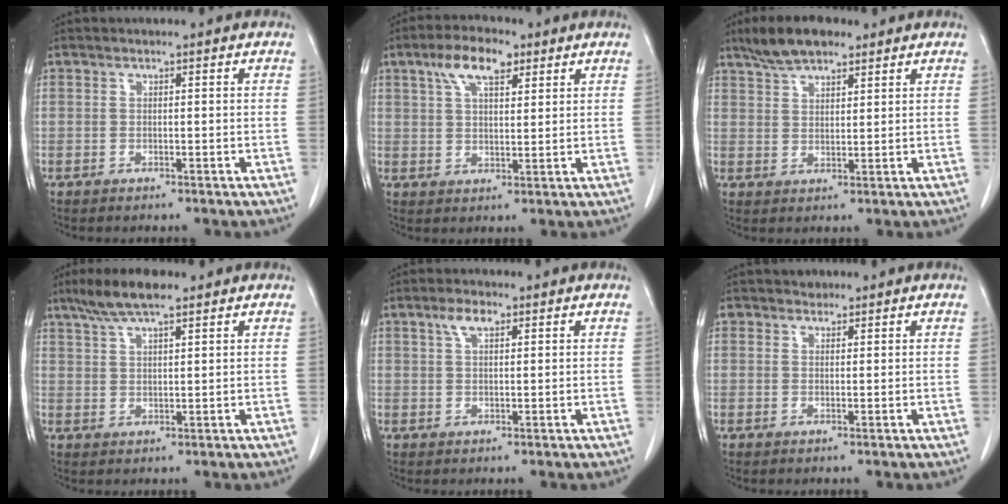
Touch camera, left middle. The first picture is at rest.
{"total": 7.2, "force": [4.1, 2.7, 5.3], "torque": [-0.104, 0.017, 0.073]}
{"total": 6.9, "force": [5.4, 2.3, 3.7], "torque": [-0.074, 0.014, 0.099]}
{"total": 6.8, "force": [5.1, 1.2, 4.4], "torque": [-0.092, 0.014, 0.093]}
{"total": 2.9, "force": [1.6, 1.2, 2.1], "torque": [-0.047, 0.008, 0.034]}
{"total": 1.3, "force": [1.0, 0.9, 0.1], "torque": [0.001, 0.000, 0.011]}